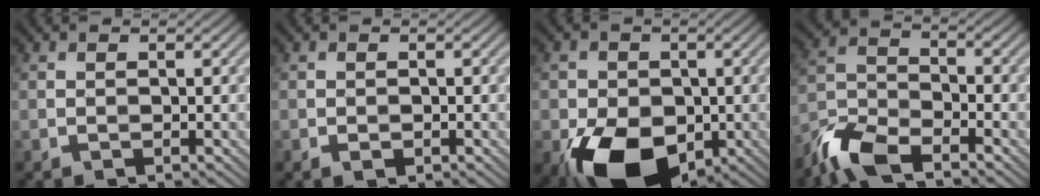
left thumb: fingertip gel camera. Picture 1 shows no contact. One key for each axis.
{"total": 0.9, "fx": -0.5, "fy": 0.6, "fz": 0.4, "tx": -0.006, "ty": -0.002, "tz": -0.007}
{"total": 12.1, "fx": -4.4, "fy": 8.3, "fz": 7.6, "tx": -0.137, "ty": -0.034, "tz": -0.077}
{"total": 7.5, "fx": -6.1, "fy": 2.5, "fz": 3.7, "tx": -0.081, "ty": -0.008, "tz": -0.139}